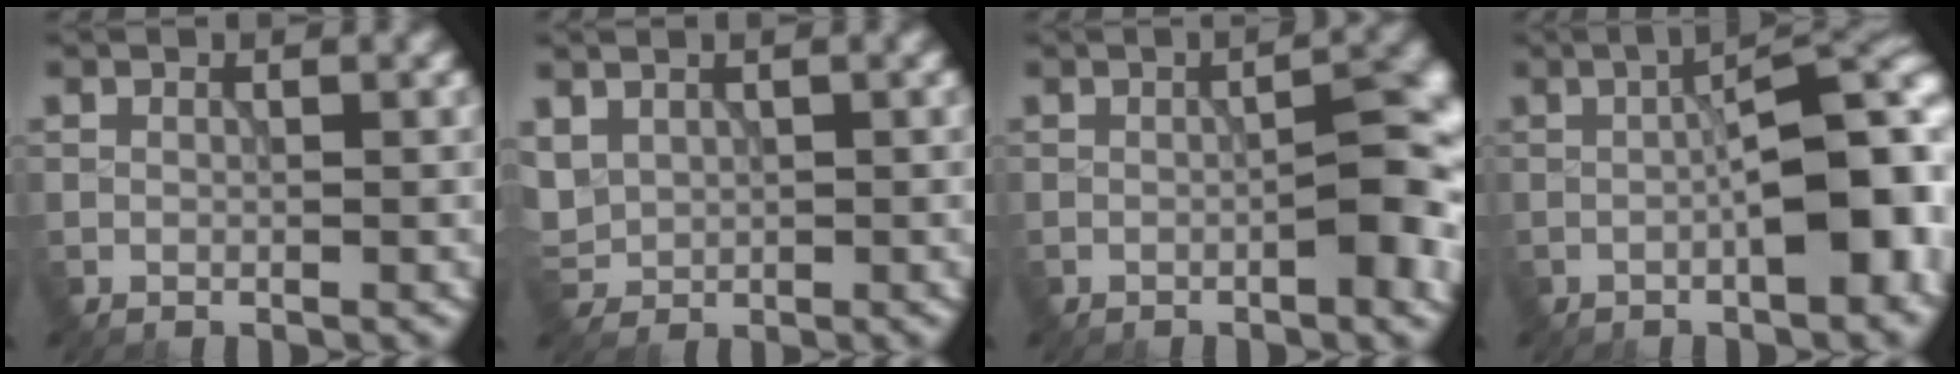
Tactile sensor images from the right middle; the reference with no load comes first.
{"total": 2.6, "force": [1.0, 2.1, 1.2], "torque": [-0.035, -0.001, 0.026]}
{"total": 5.8, "force": [-0.6, 1.5, 5.5], "torque": [-0.064, -0.002, -0.003]}
{"total": 8.5, "force": [-0.8, 2.8, 8.0], "torque": [-0.098, 0.005, -0.011]}